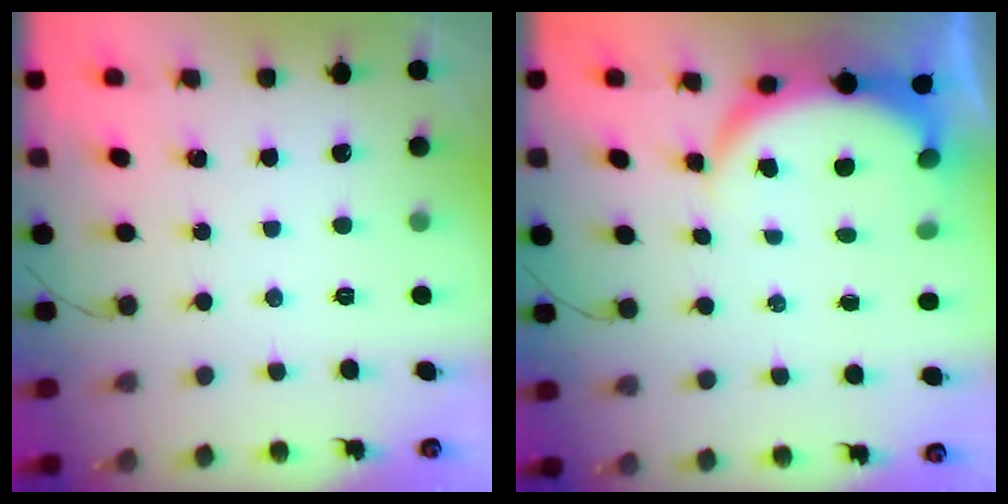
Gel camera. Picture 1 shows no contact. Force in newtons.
{"total": 6.2, "press": 6.1, "slide": 0.5}